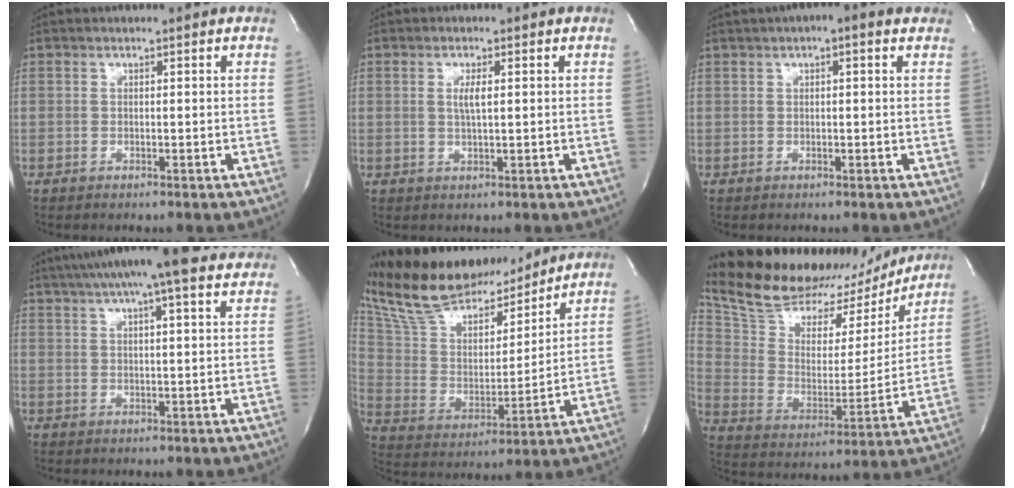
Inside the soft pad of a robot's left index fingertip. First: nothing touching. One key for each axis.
{"total": 2.3, "fx": 0.4, "fy": 0.3, "fz": 2.3, "tx": -0.047, "ty": -0.002, "tz": 0.007}
{"total": 4.7, "fx": 2.9, "fy": 1.3, "fz": 3.5, "tx": -0.053, "ty": 0.031, "tz": 0.036}
{"total": 17.6, "fx": 13.8, "fy": 2.3, "fz": 10.6, "tx": -0.180, "ty": 0.045, "tz": 0.189}
{"total": 23.4, "fx": 20.1, "fy": 6.4, "fz": 10.0, "tx": -0.201, "ty": 0.017, "tz": 0.351}
{"total": 26.2, "fx": 23.4, "fy": 8.5, "fz": 8.3, "tx": -0.167, "ty": 0.002, "tz": 0.355}